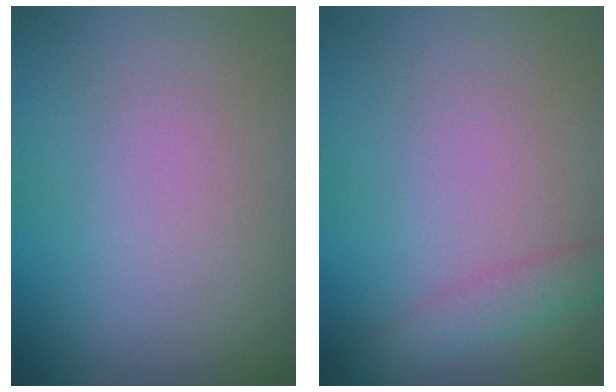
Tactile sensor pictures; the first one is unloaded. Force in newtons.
{"total": 2.0, "press": 2.0, "slide": 0.0}